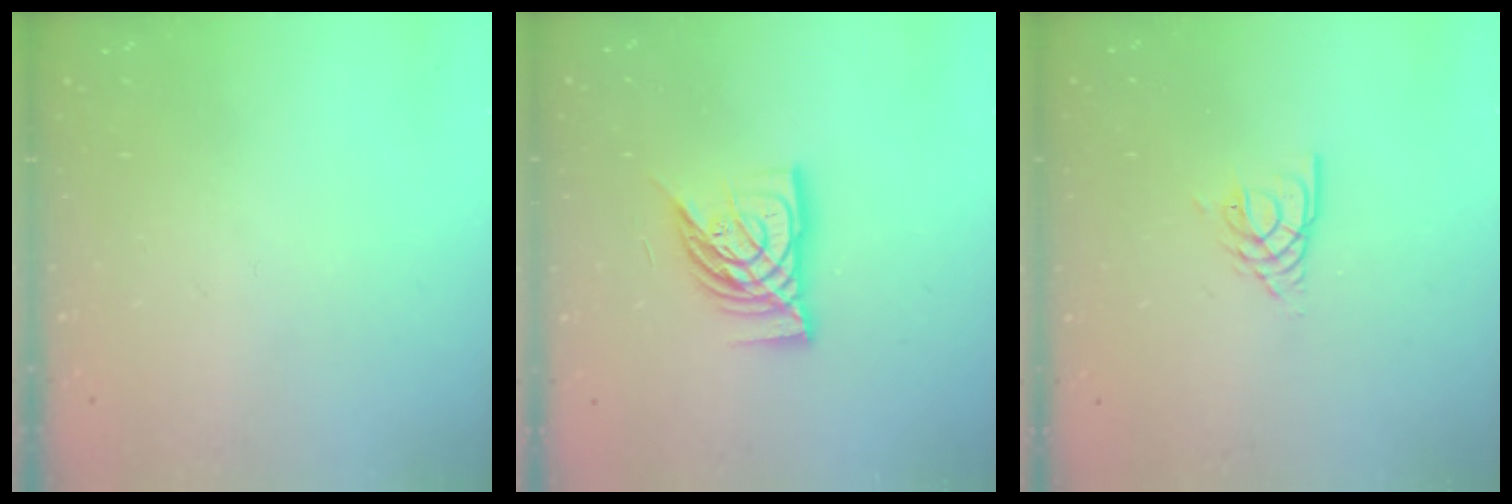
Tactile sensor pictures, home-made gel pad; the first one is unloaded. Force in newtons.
{"total": 11.6, "press": 11.5, "slide": 1.5}
{"total": 3.3, "press": 3.2, "slide": 0.4}